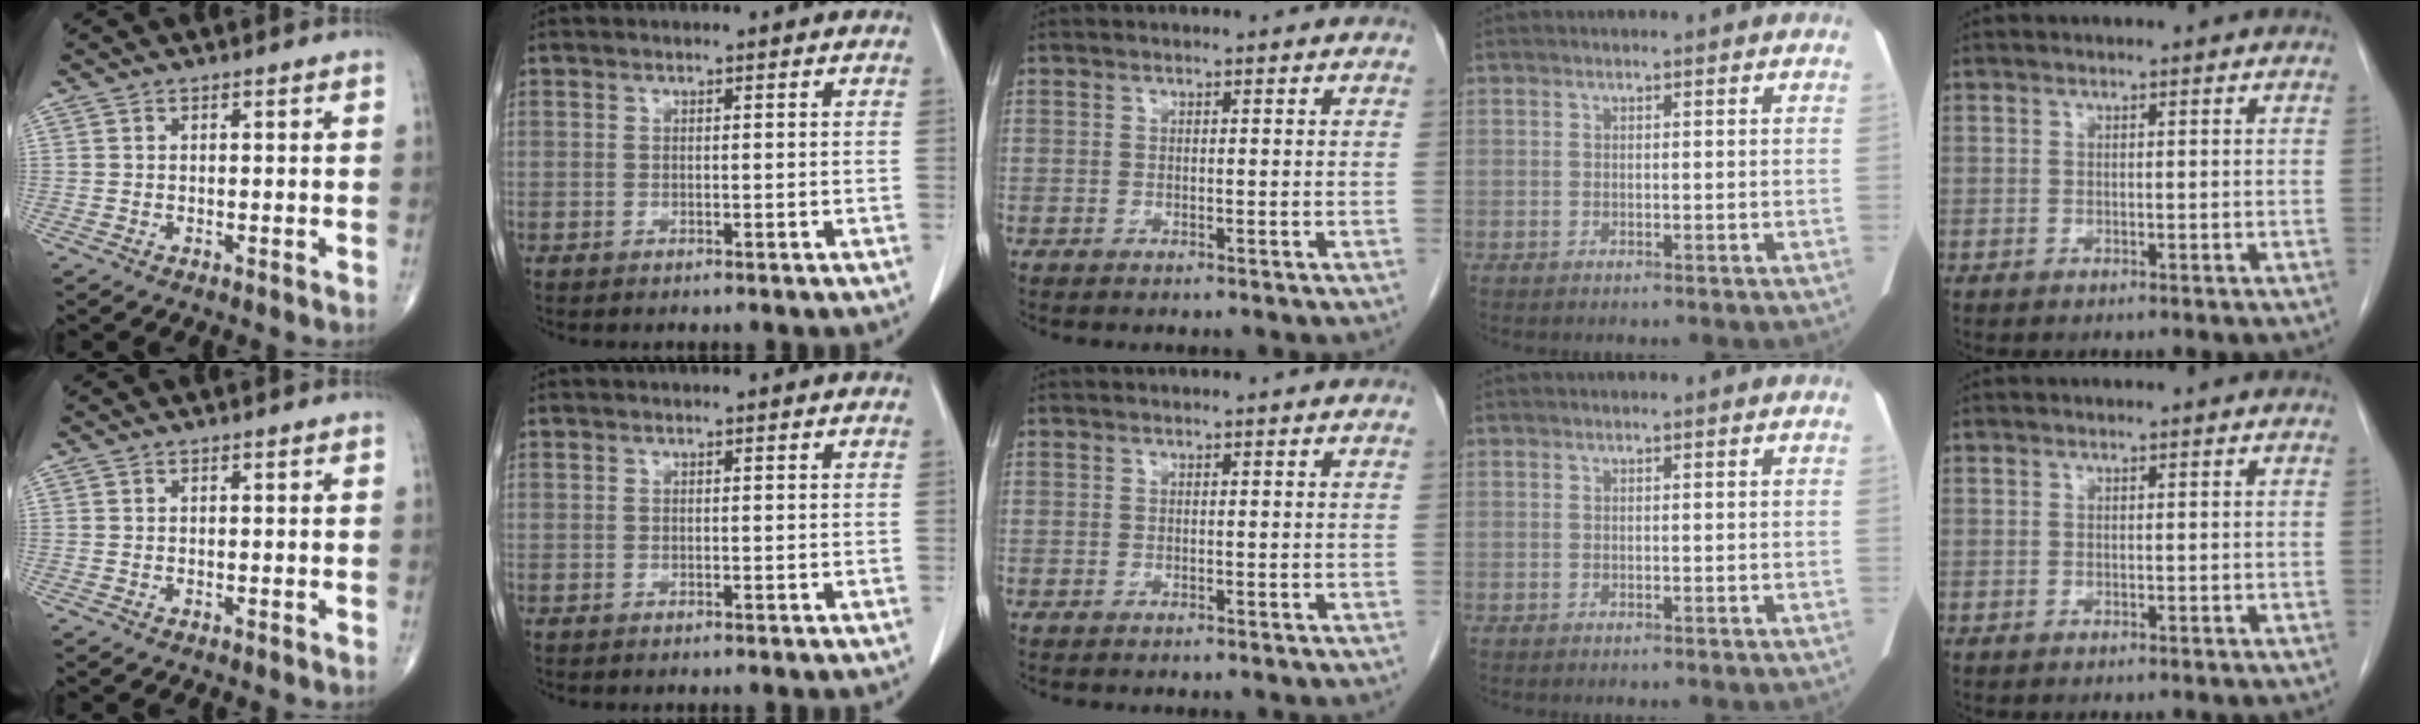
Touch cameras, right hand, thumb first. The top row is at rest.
{}